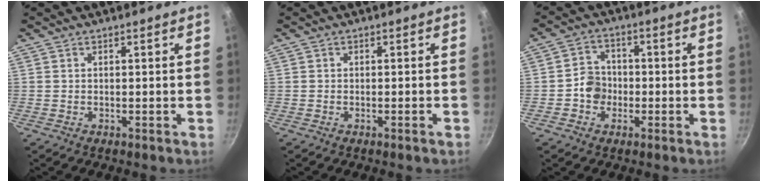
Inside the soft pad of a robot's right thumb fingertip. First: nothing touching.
{"total": 0.9, "force": [-0.6, 0.1, 0.8], "torque": [-0.017, 0.008, -0.009]}
{"total": 5.2, "force": [-1.5, 4.6, 1.9], "torque": [0.000, 0.020, -0.033]}